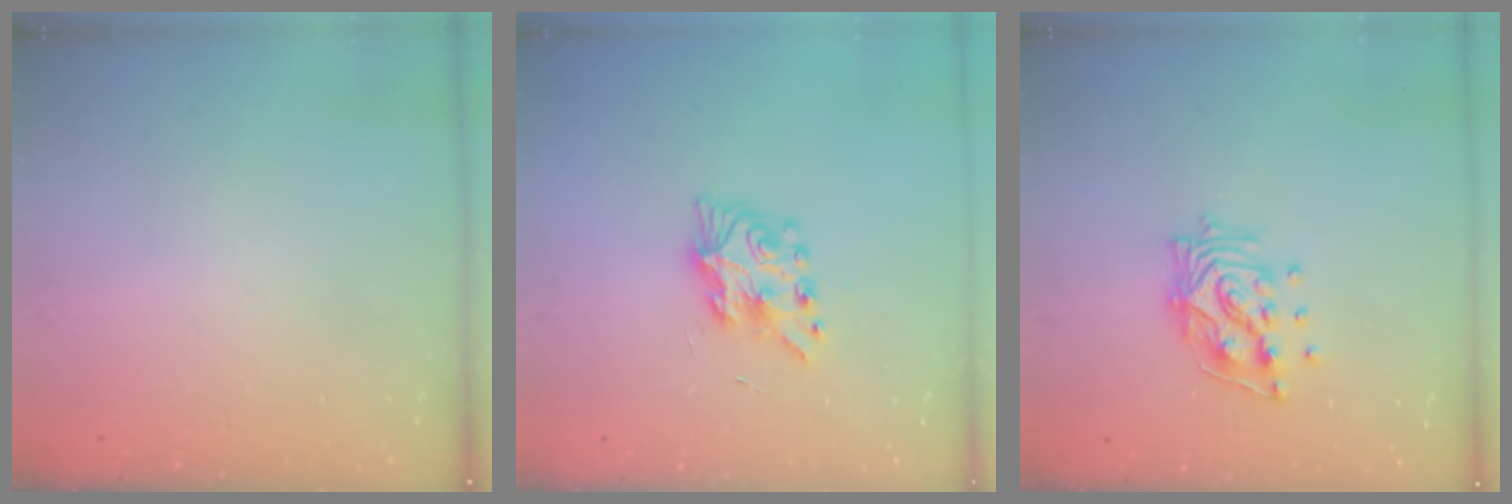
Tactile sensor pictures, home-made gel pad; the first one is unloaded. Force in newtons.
{"total": 8.3, "press": 8.2, "slide": 0.2}
{"total": 11.7, "press": 11.6, "slide": 1.4}